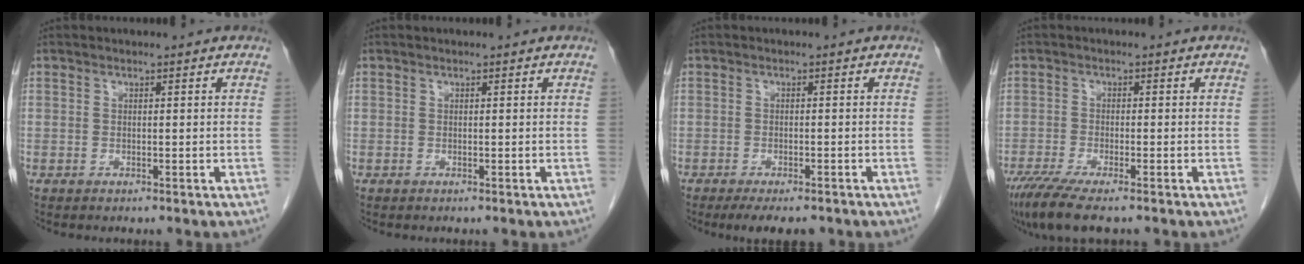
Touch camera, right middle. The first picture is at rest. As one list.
[{"total": 0.0}, {"total": 5.7, "force": [-4.4, 1.8, 3.1], "torque": [-0.039, -0.008, -0.065]}, {"total": 7.3, "force": [-5.5, 0.8, 4.8], "torque": [-0.083, -0.018, -0.094]}]